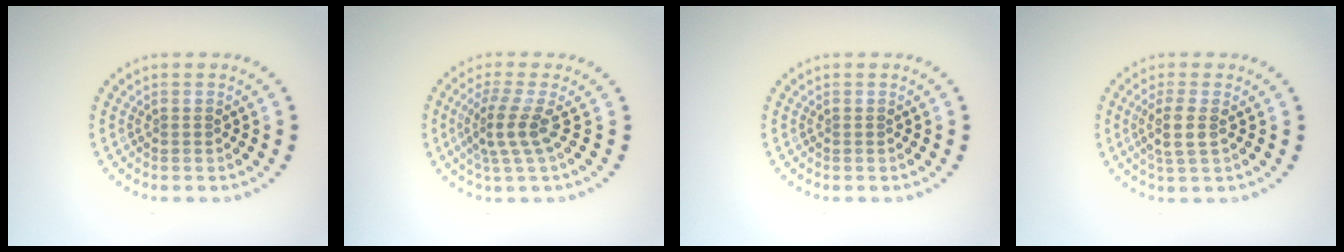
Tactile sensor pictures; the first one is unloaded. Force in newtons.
{"total": 2.9, "press": 2.0, "slide": 2.1}
{"total": 0.0}
{"total": 2.4, "press": 2.0, "slide": 1.2}